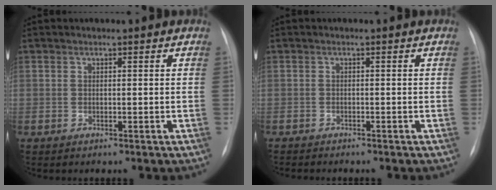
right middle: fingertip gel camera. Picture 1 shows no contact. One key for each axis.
{"total": 2.0, "fx": -1.9, "fy": 0.3, "fz": 0.6, "tx": -0.009, "ty": -0.005, "tz": -0.025}